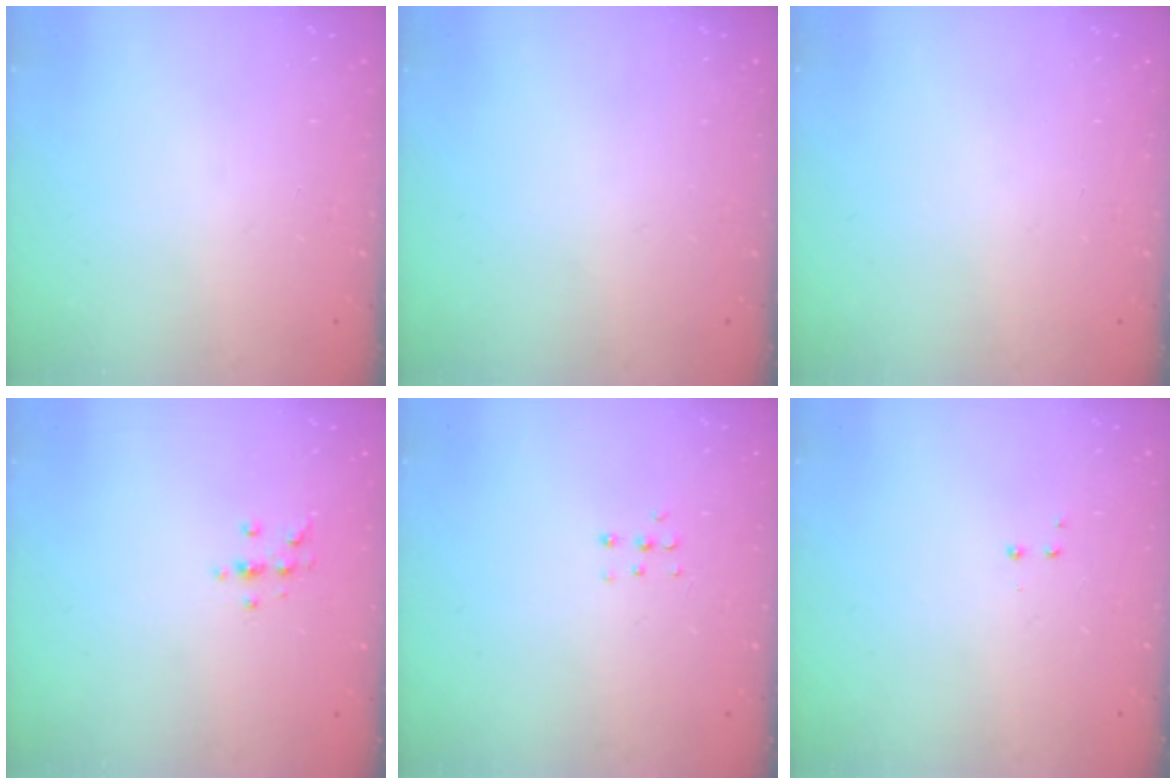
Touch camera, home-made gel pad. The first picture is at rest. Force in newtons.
{"total": 0.0}
{"total": 0.0}
{"total": 5.0, "press": 5.0, "slide": 0.6}
{"total": 4.3, "press": 4.3, "slide": 0.6}
{"total": 3.0, "press": 2.9, "slide": 0.7}